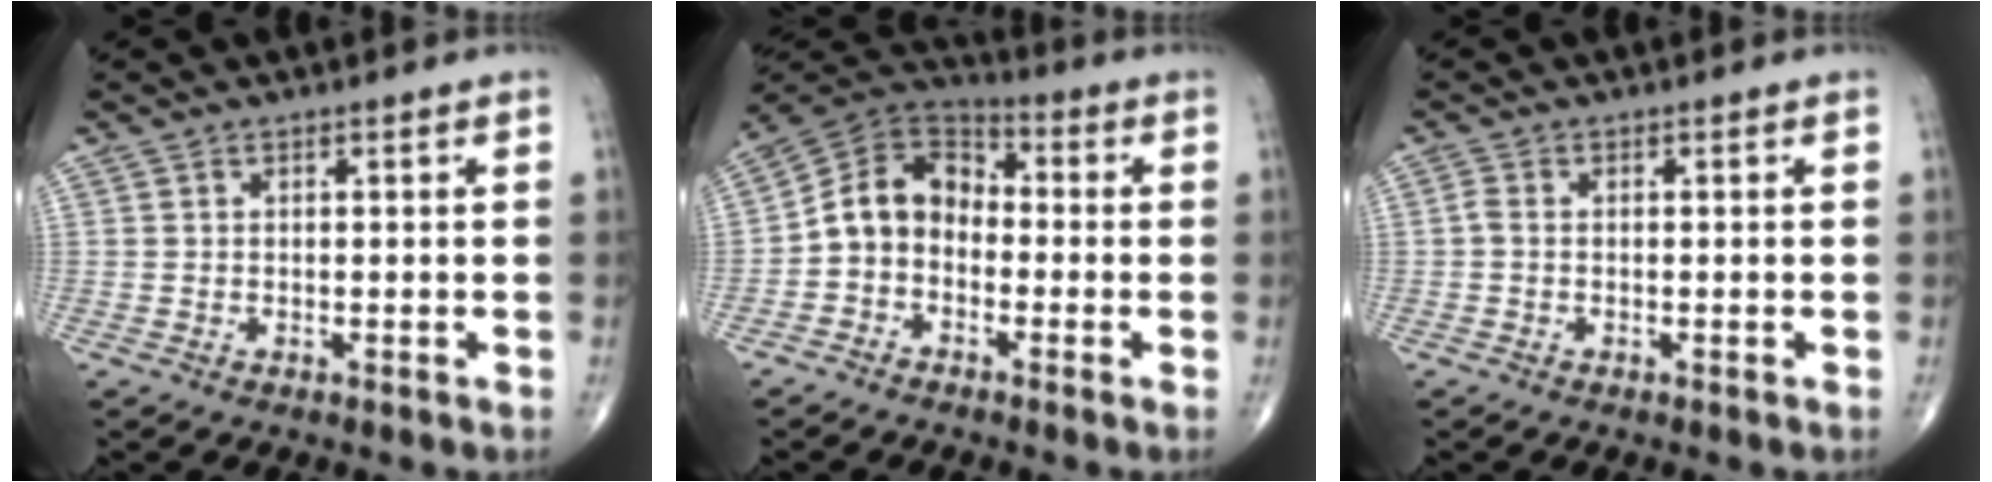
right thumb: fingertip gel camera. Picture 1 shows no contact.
{"total": 9.8, "force": [-2.1, 7.7, 5.7], "torque": [-0.083, 0.049, -0.057]}
{"total": 1.0, "force": [-0.2, 0.6, 0.9], "torque": [-0.019, 0.000, -0.008]}